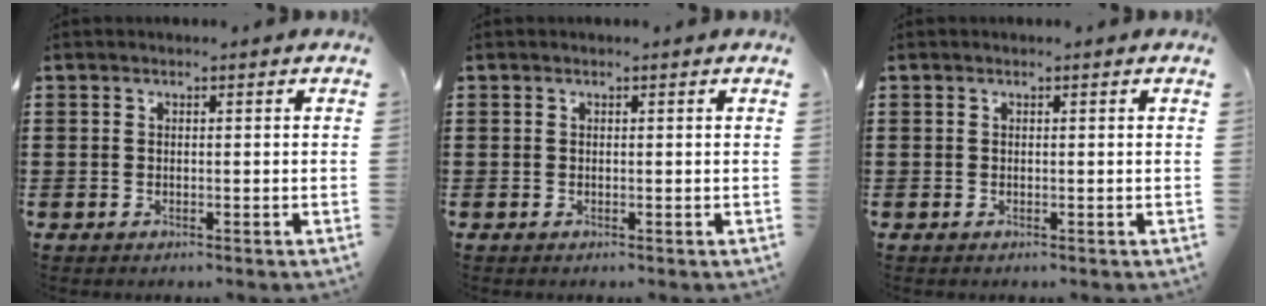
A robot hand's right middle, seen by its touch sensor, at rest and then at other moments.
{"total": 0.0}
{"total": 0.0}